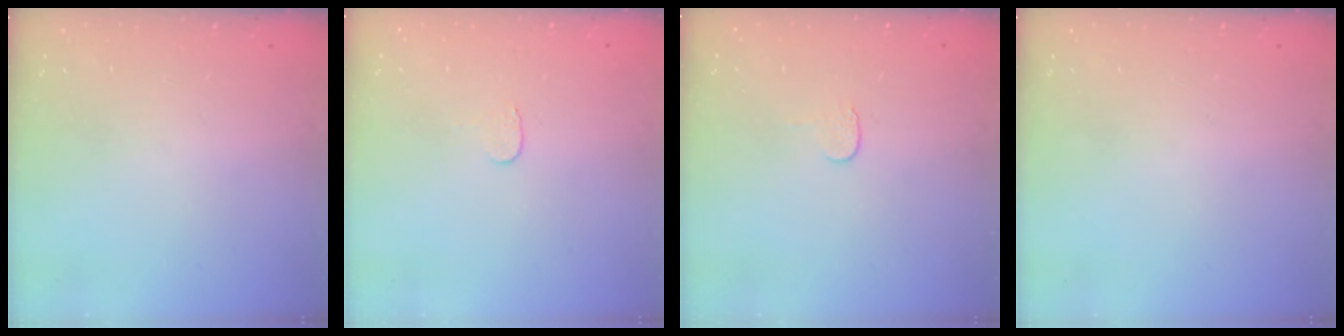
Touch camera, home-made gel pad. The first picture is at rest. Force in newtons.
{"total": 3.0, "press": 3.0, "slide": 0.3}
{"total": 3.9, "press": 3.8, "slide": 0.4}
{"total": 0.0}